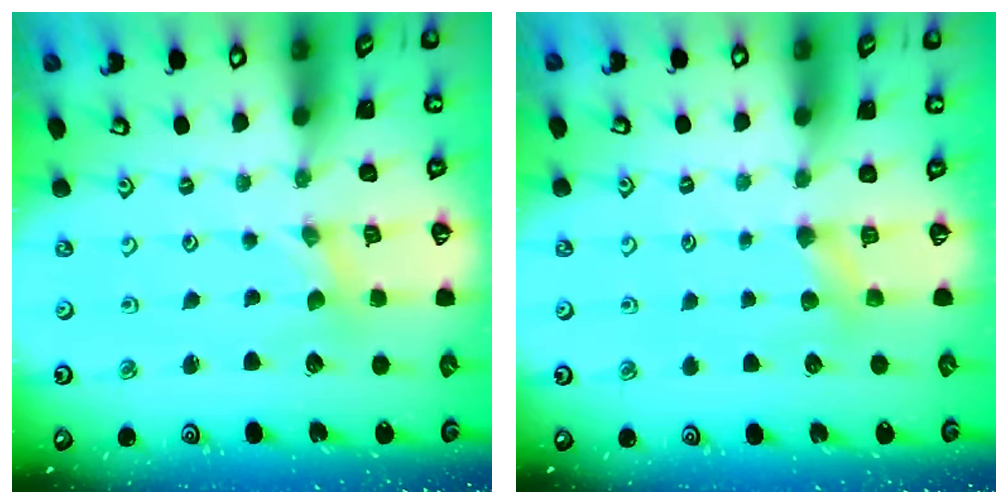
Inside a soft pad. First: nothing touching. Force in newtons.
{"total": 3.6, "press": 3.5, "slide": 0.6}